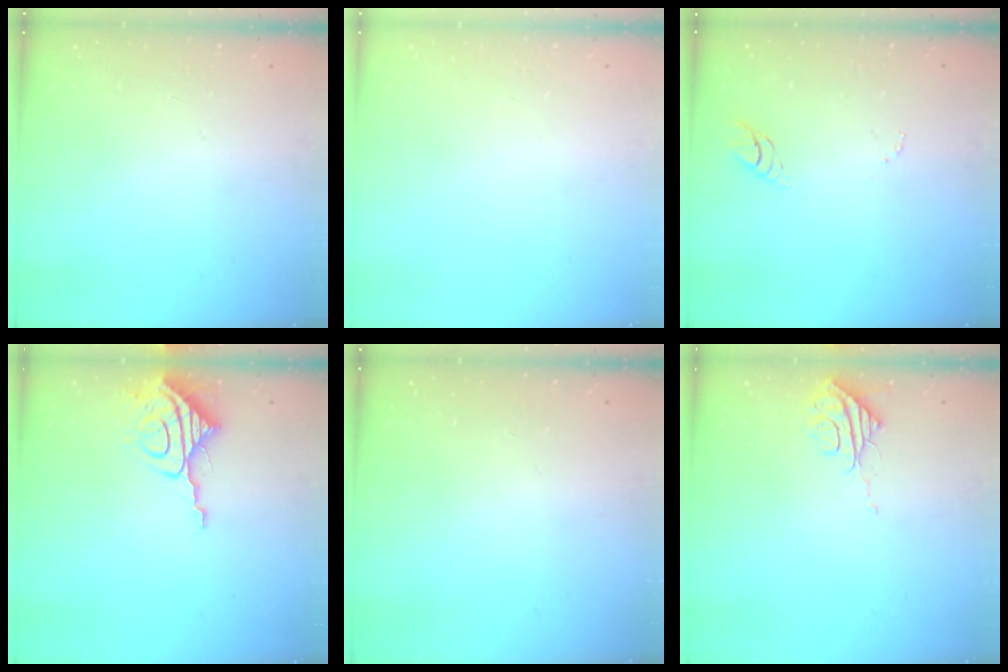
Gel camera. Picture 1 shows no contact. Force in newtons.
{"total": 0.0}
{"total": 3.9, "press": 3.9, "slide": 0.3}
{"total": 9.6, "press": 9.6, "slide": 0.5}
{"total": 0.0}
{"total": 8.0, "press": 8.0, "slide": 0.4}